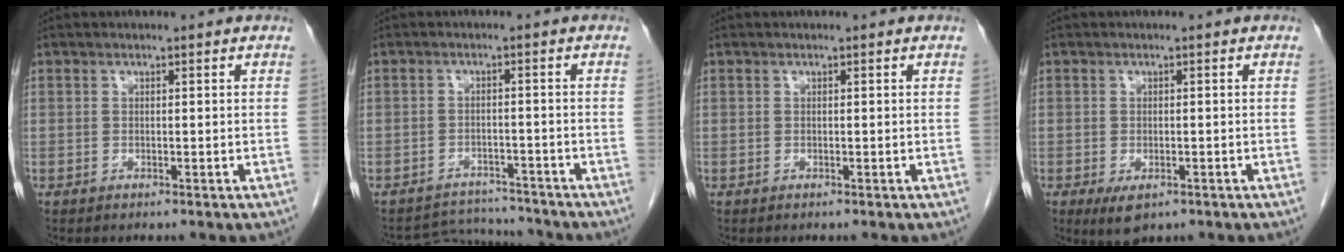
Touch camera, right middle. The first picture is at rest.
{"total": 5.5, "force": [-5.4, 0.5, -1.2], "torque": [0.015, 0.009, -0.081]}
{"total": 0.0}
{"total": 3.6, "force": [-1.8, 1.7, 2.6], "torque": [-0.045, -0.006, -0.021]}